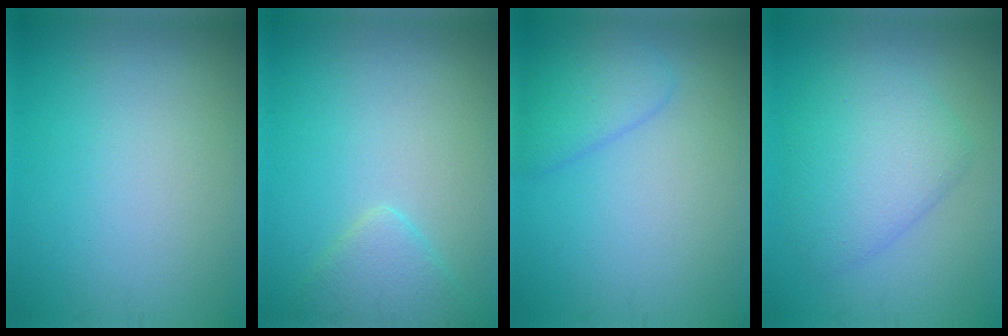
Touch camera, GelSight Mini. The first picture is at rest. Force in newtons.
{"total": 2.4, "press": 2.4, "slide": 0.2}
{"total": 2.7, "press": 2.6, "slide": 0.2}
{"total": 4.9, "press": 4.9, "slide": 0.3}